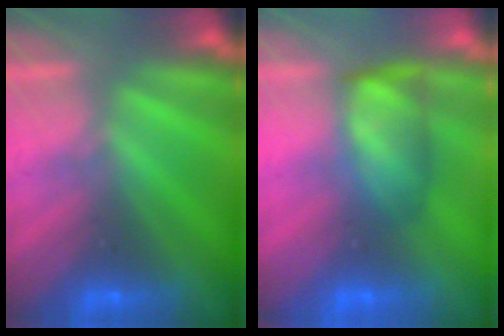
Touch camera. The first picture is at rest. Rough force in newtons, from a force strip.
{"total": 4.4}